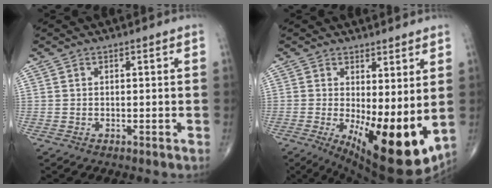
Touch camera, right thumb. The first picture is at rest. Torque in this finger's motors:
{"motor_torque": [2.04, 2.97, 1.12, -0.99, 0.54]}